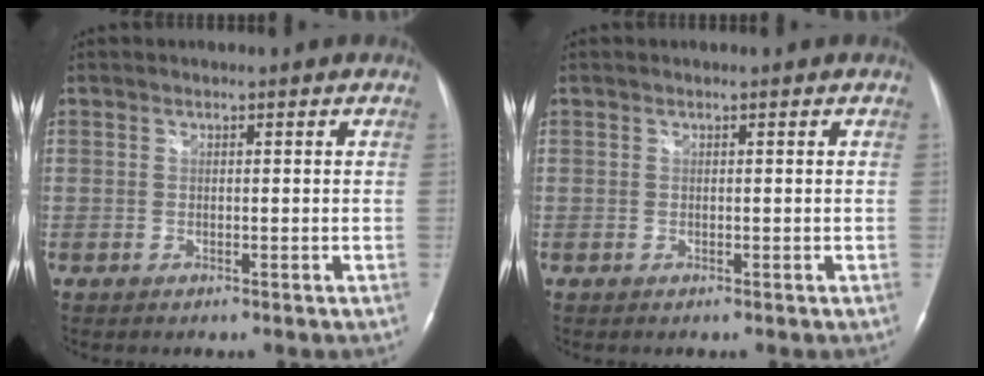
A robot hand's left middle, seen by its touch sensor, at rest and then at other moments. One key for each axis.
{"total": 0.0}